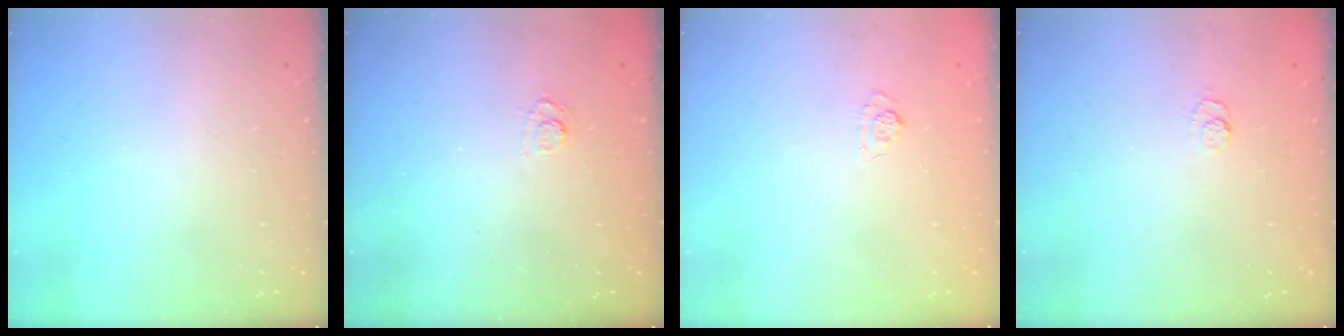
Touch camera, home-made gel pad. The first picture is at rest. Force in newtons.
{"total": 2.4, "press": 2.0, "slide": 1.3}
{"total": 2.1, "press": 1.6, "slide": 1.3}
{"total": 2.4, "press": 2.0, "slide": 1.4}